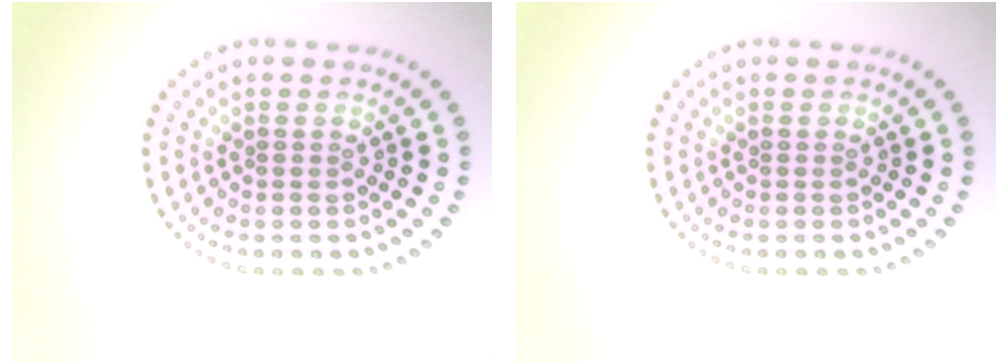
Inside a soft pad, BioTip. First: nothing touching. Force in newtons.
{"total": 0.0}